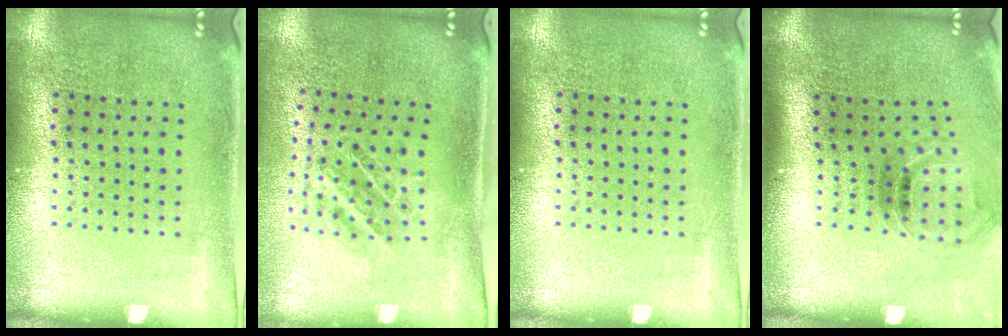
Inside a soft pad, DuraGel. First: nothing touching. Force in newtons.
{"total": 1.0, "press": 1.0, "slide": 0.2}
{"total": 0.0}
{"total": 1.2, "press": 0.9, "slide": 0.8}